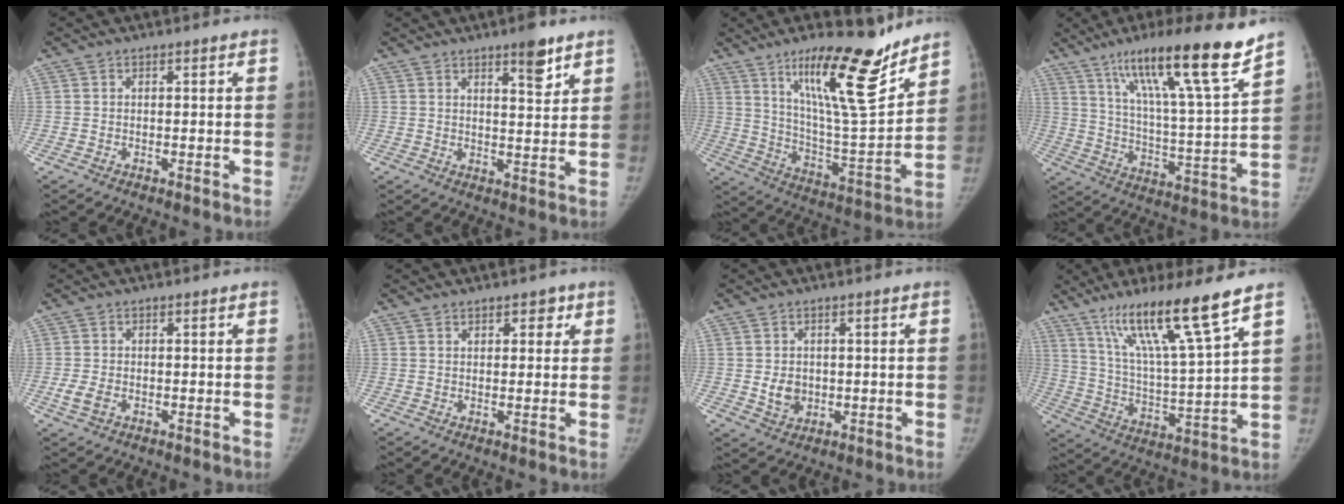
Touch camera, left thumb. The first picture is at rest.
{"total": 6.1, "force": [4.0, 1.6, 4.2], "torque": [-0.048, -0.026, 0.057]}
{"total": 21.1, "force": [14.3, 4.5, 14.9], "torque": [-0.209, -0.091, 0.241]}
{"total": 21.0, "force": [14.4, 1.3, 15.2], "torque": [-0.226, -0.065, 0.240]}
{"total": 2.9, "force": [-0.8, 1.9, 2.0], "torque": [-0.047, -0.002, -0.015]}
{"total": 2.8, "force": [1.6, 1.8, 1.5], "torque": [0.004, -0.006, 0.022]}
{"total": 4.1, "force": [0.0, 3.3, 2.3], "torque": [-0.026, -0.004, 0.011]}
{"total": 16.9, "force": [11.2, 0.4, 12.7], "torque": [-0.216, -0.057, 0.203]}